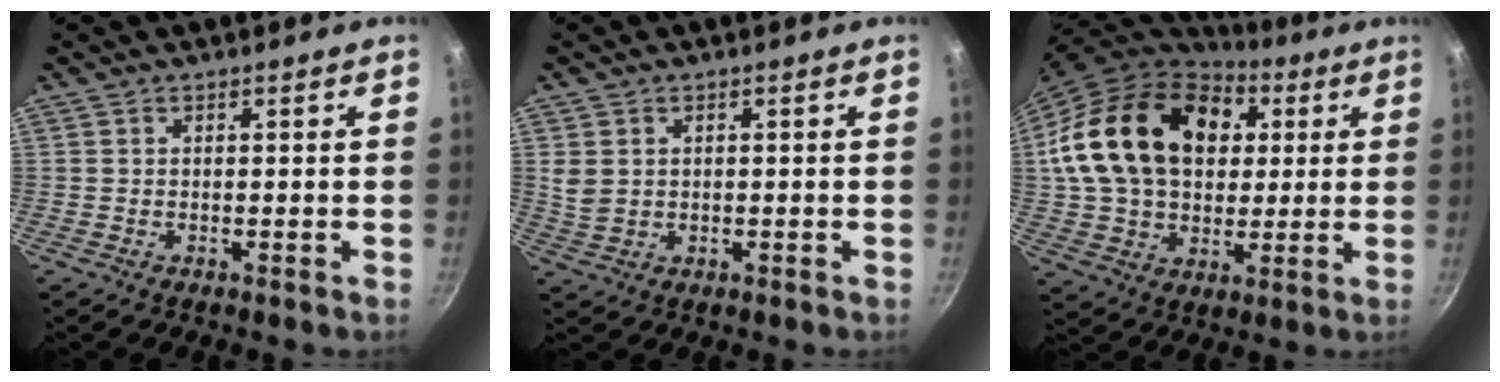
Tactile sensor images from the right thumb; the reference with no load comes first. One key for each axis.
{"total": 3.8, "fx": 0.7, "fy": 3.1, "fz": 2.2, "tx": -0.037, "ty": -0.001, "tz": 0.021}
{"total": 24.8, "fx": 5.6, "fy": 17.9, "fz": 16.2, "tx": -0.266, "ty": 0.016, "tz": 0.099}